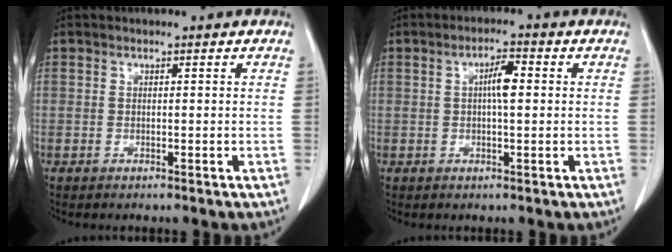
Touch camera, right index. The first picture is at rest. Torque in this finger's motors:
{"motor_torque": [0.49, -0.01, 0.36, 0.08]}